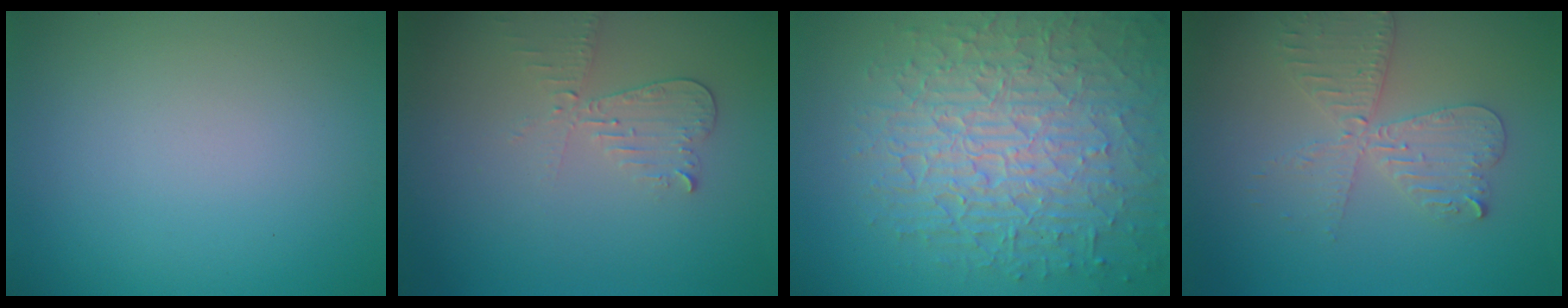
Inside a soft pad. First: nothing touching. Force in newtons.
{"total": 2.2, "press": 2.2, "slide": 0.1}
{"total": 10.0, "press": 6.7, "slide": 7.4}
{"total": 4.0, "press": 3.4, "slide": 2.1}